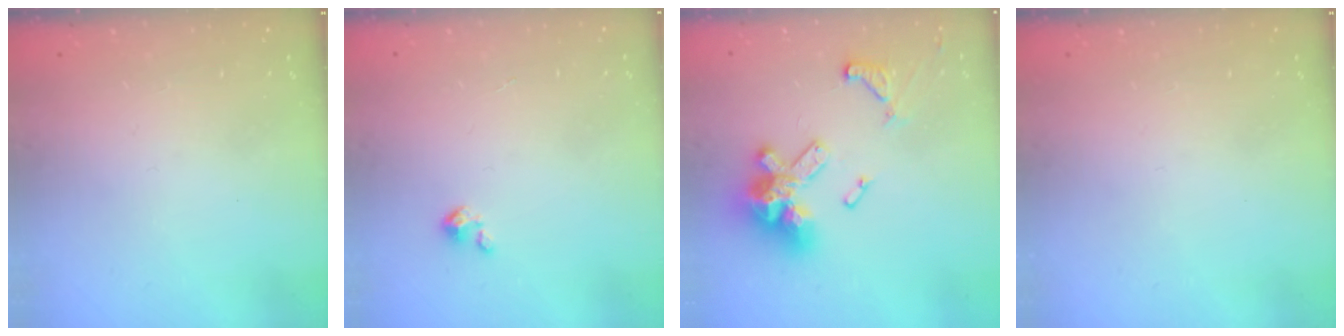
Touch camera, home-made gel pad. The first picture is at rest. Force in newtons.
{"total": 1.8, "press": 1.8, "slide": 0.2}
{"total": 15.9, "press": 15.7, "slide": 1.9}
{"total": 0.0}